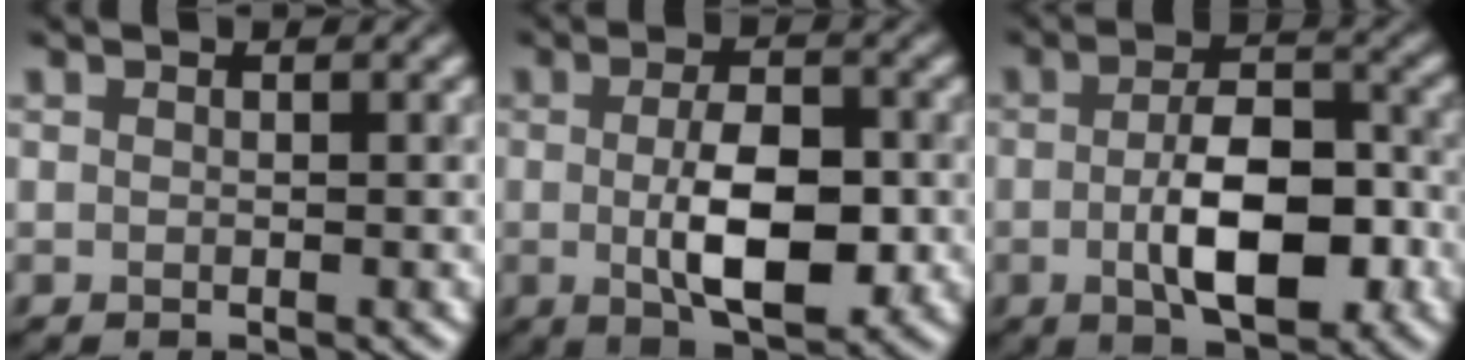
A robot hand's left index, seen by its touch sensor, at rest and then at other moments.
{"total": 6.6, "force": [-0.6, 3.0, 5.8], "torque": [-0.101, -0.007, -0.008]}
{"total": 7.6, "force": [-1.6, 3.4, 6.6], "torque": [-0.112, -0.001, -0.028]}